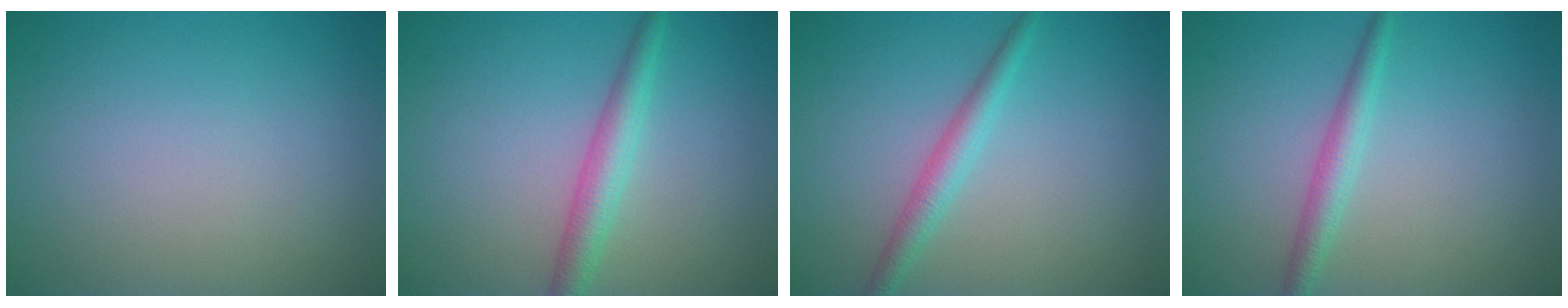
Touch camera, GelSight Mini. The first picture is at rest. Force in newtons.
{"total": 3.0, "press": 3.0, "slide": 0.0}
{"total": 2.3, "press": 2.3, "slide": 0.0}
{"total": 2.1, "press": 2.1, "slide": 0.1}